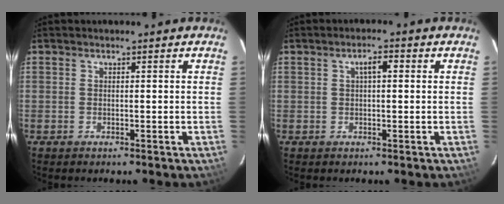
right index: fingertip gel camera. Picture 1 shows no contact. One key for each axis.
{"total": 2.5, "fx": 0.6, "fy": 0.9, "fz": 2.3, "tx": -0.041, "ty": 0.011, "tz": 0.011}